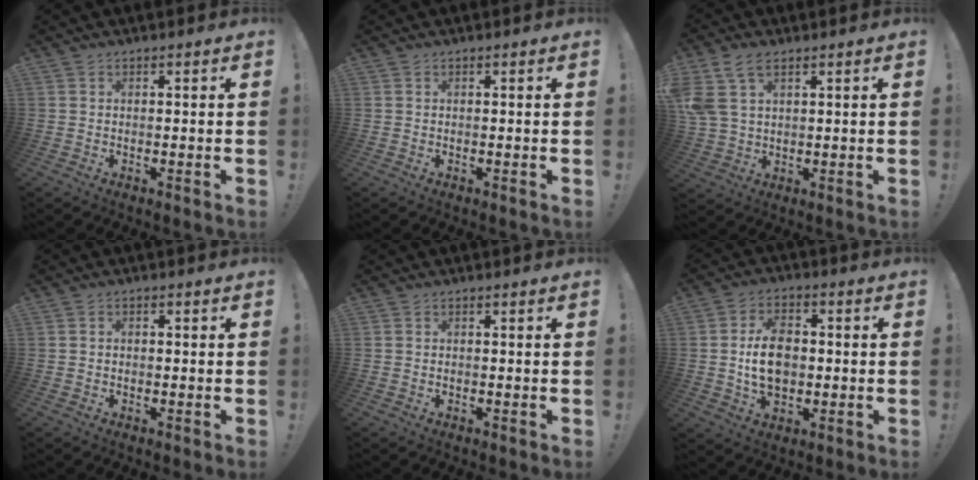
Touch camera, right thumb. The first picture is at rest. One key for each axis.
{"total": 0.0}
{"total": 10.1, "fx": 5.2, "fy": 5.8, "fz": 6.5, "tx": -0.126, "ty": -0.016, "tz": 0.101}
{"total": 1.1, "fx": -0.8, "fy": 0.7, "fz": 0.5, "tx": -0.012, "ty": 0.006, "tz": -0.013}
{"total": 0.0}
{"total": 11.7, "fx": 0.0, "fy": 8.3, "fz": 8.3, "tx": -0.135, "ty": 0.003, "tz": -0.001}